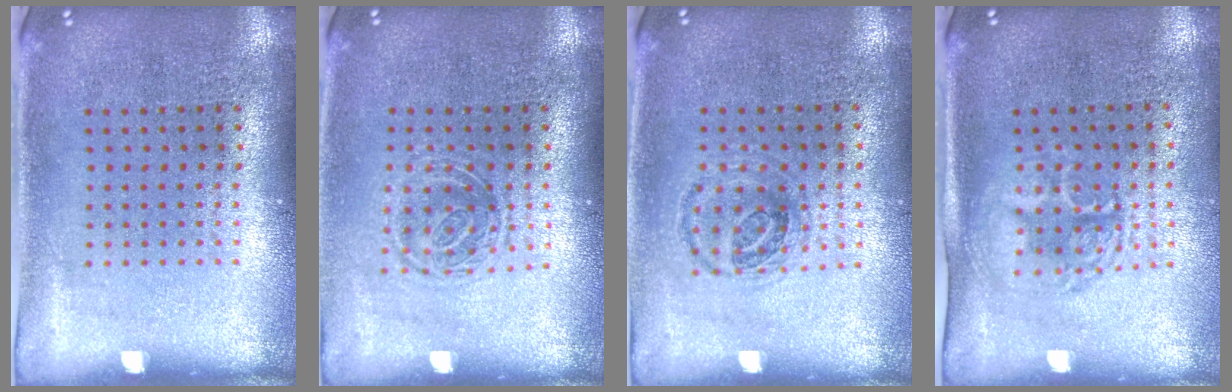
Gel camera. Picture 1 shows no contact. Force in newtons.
{"total": 1.4, "press": 1.0, "slide": 0.9}
{"total": 1.0, "press": 0.9, "slide": 0.3}
{"total": 1.6, "press": 1.4, "slide": 0.8}